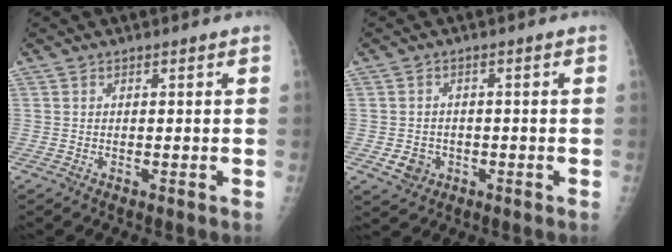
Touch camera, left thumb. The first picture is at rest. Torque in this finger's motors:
{"motor_torque": [-0.01, 0.01, 0.05, -0.05, 0.00]}